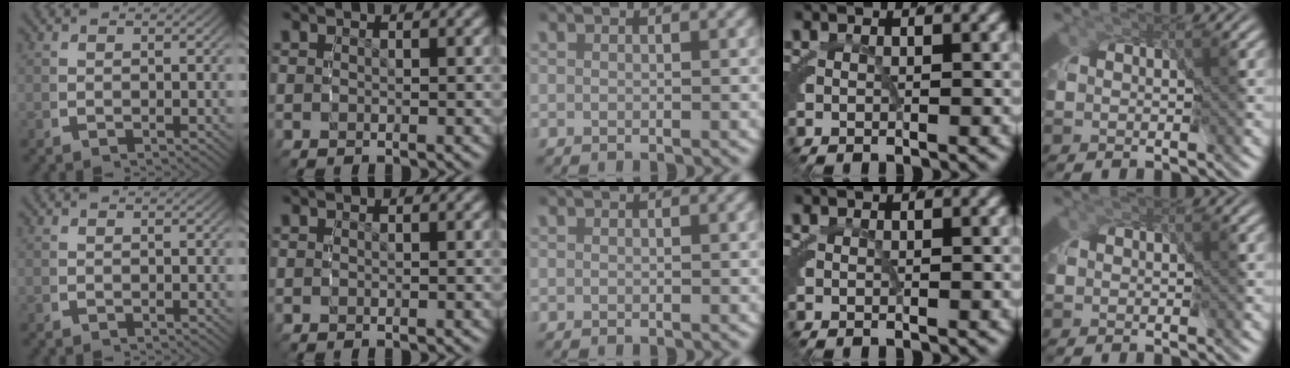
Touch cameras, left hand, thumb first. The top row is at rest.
{}